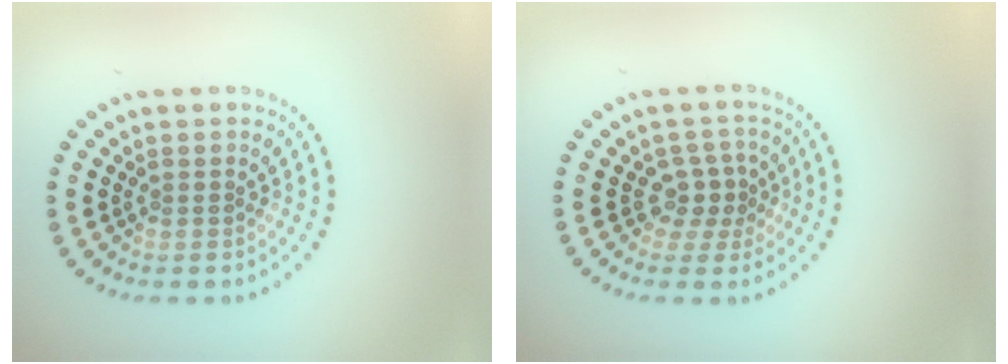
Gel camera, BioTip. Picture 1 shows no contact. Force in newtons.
{"total": 2.3, "press": 1.8, "slide": 1.5}